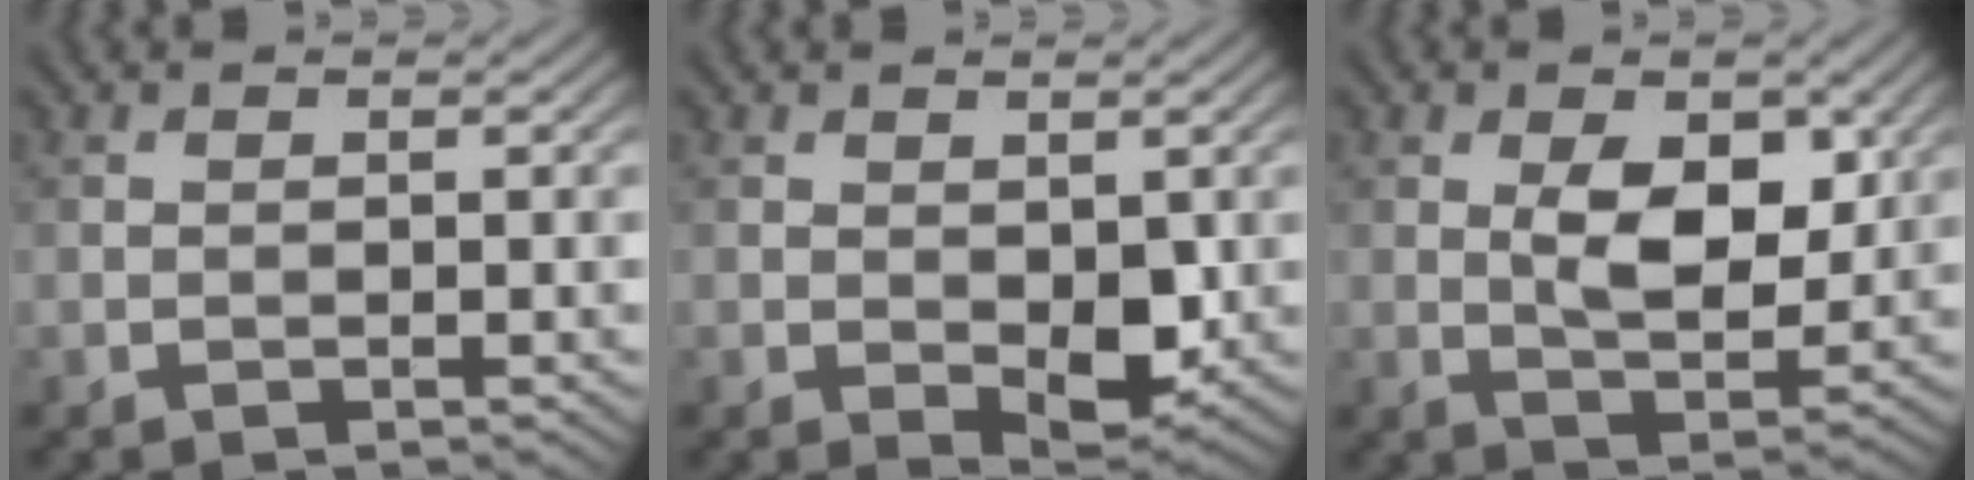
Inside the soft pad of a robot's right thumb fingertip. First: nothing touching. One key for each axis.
{"total": 4.1, "fx": 0.1, "fy": 2.5, "fz": 3.3, "tx": -0.056, "ty": -0.012, "tz": 0.008}
{"total": 6.8, "fx": 1.6, "fy": 3.5, "fz": 5.6, "tx": -0.096, "ty": -0.007, "tz": 0.032}